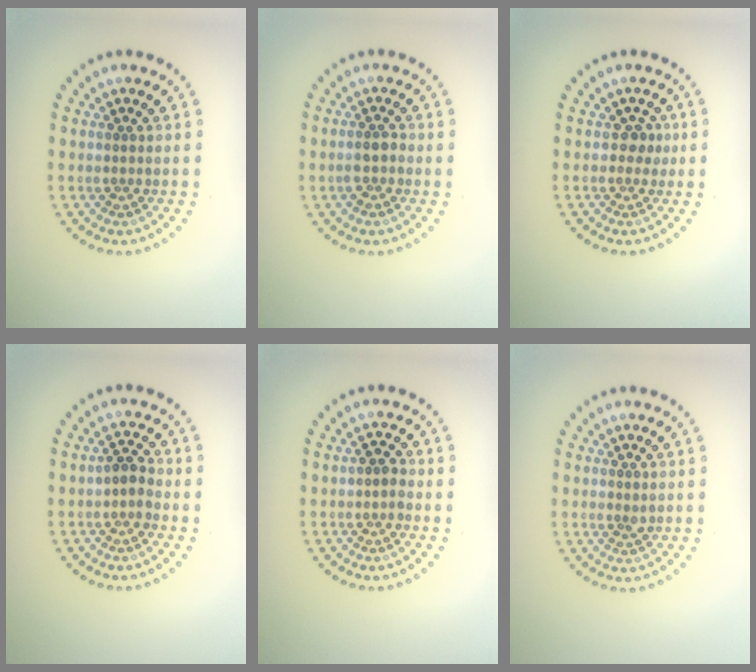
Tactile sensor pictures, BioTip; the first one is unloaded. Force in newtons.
{"total": 1.7, "press": 1.6, "slide": 0.7}
{"total": 1.2, "press": 1.0, "slide": 0.5}
{"total": 1.6, "press": 1.4, "slide": 0.8}
{"total": 1.1, "press": 1.0, "slide": 0.4}
{"total": 0.6, "press": 0.5, "slide": 0.3}